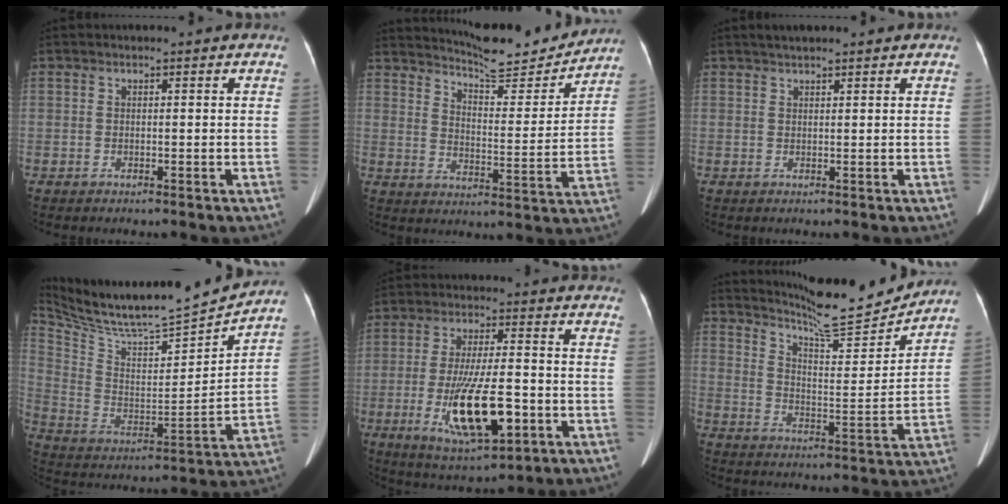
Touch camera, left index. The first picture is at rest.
{"total": 13.4, "force": [12.9, 0.9, 3.6], "torque": [-0.058, -0.028, 0.179]}
{"total": 1.5, "force": [1.0, 0.3, 1.1], "torque": [-0.018, 0.017, 0.019]}
{"total": 18.9, "force": [17.7, -0.1, 6.5], "torque": [-0.140, -0.043, 0.297]}
{"total": 13.9, "force": [-4.9, 3.3, 12.6], "torque": [-0.236, -0.018, -0.072]}
{"total": 14.6, "force": [13.8, -0.1, 4.7], "torque": [-0.084, -0.030, 0.208]}